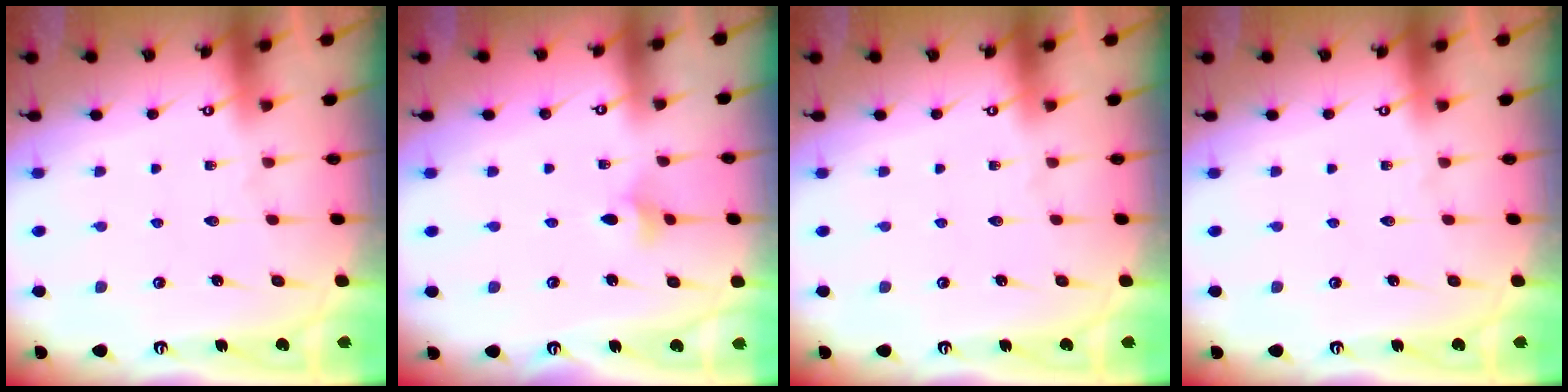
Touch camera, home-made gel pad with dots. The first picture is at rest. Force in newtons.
{"total": 3.4, "press": 3.3, "slide": 0.7}
{"total": 0.0}
{"total": 0.0}